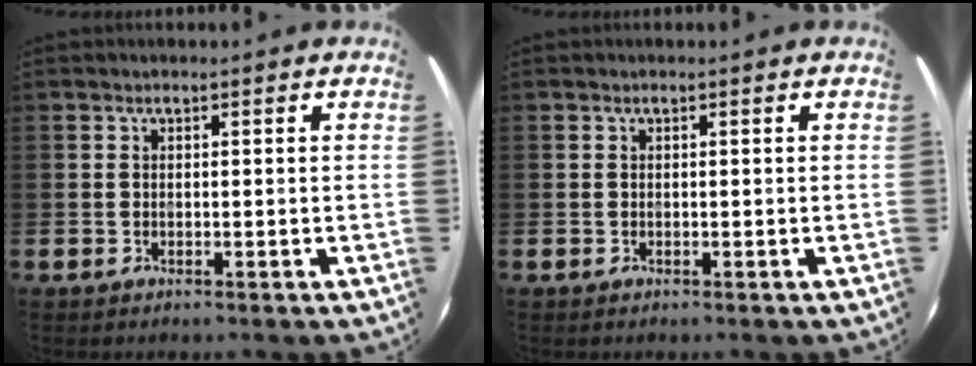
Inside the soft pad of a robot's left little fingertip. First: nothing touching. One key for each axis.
{"total": 0.0}